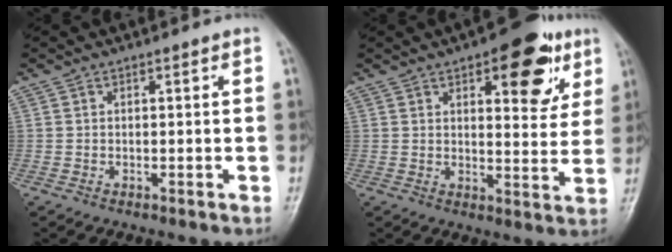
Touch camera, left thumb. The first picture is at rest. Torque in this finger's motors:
{"motor_torque": [1.67, 1.42, 1.04, -1.22, 0.14]}